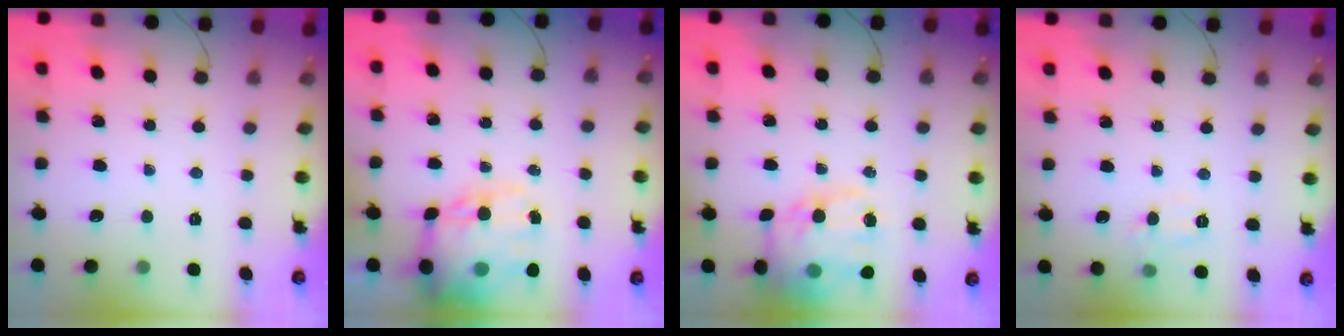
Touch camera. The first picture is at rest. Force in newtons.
{"total": 18.9, "press": 18.4, "slide": 4.2}
{"total": 15.5, "press": 15.2, "slide": 3.1}
{"total": 6.1, "press": 6.0, "slide": 1.1}